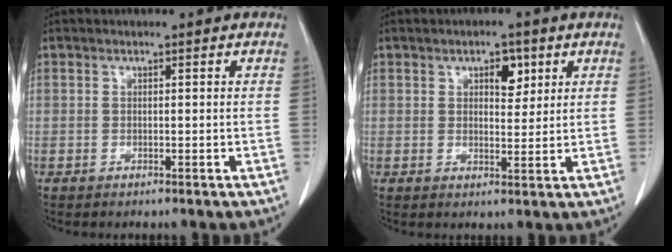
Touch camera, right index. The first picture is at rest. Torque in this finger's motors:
{"motor_torque": [0.10, 0.12, 0.06, 0.02]}